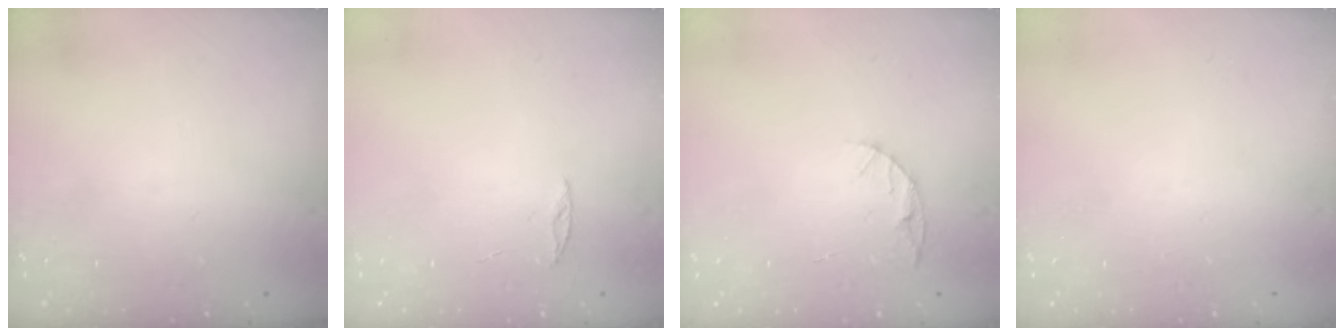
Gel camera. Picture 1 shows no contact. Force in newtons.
{"total": 2.0, "press": 2.0, "slide": 0.2}
{"total": 5.0, "press": 5.0, "slide": 0.4}
{"total": 0.0}